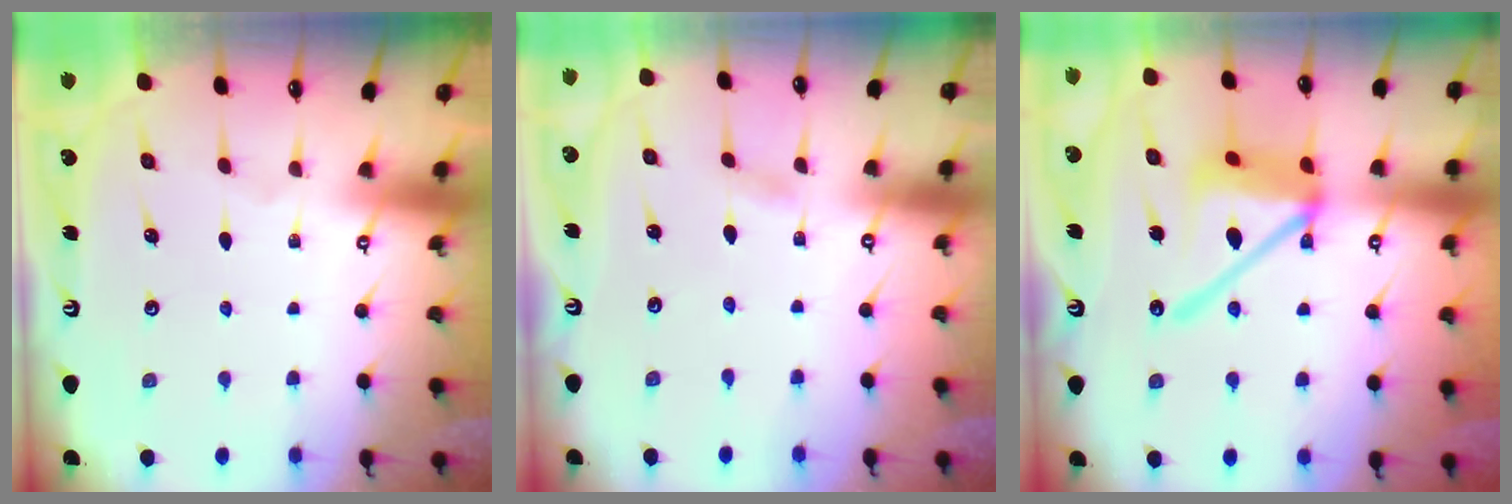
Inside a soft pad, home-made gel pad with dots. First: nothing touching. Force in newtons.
{"total": 2.1, "press": 2.1, "slide": 0.2}
{"total": 16.5, "press": 16.4, "slide": 1.9}